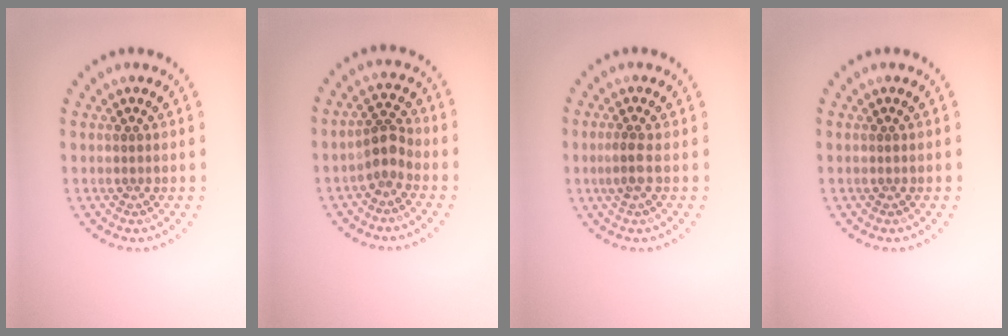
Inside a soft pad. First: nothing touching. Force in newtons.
{"total": 2.3, "press": 1.9, "slide": 1.4}
{"total": 1.5, "press": 1.3, "slide": 0.9}
{"total": 0.0}